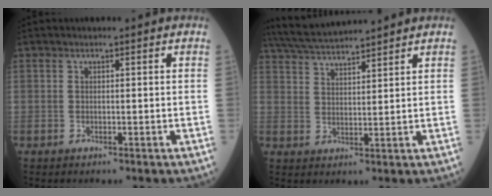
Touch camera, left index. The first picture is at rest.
{"total": 8.8, "force": [8.3, -0.2, 2.9], "torque": [-0.063, 0.029, 0.151]}